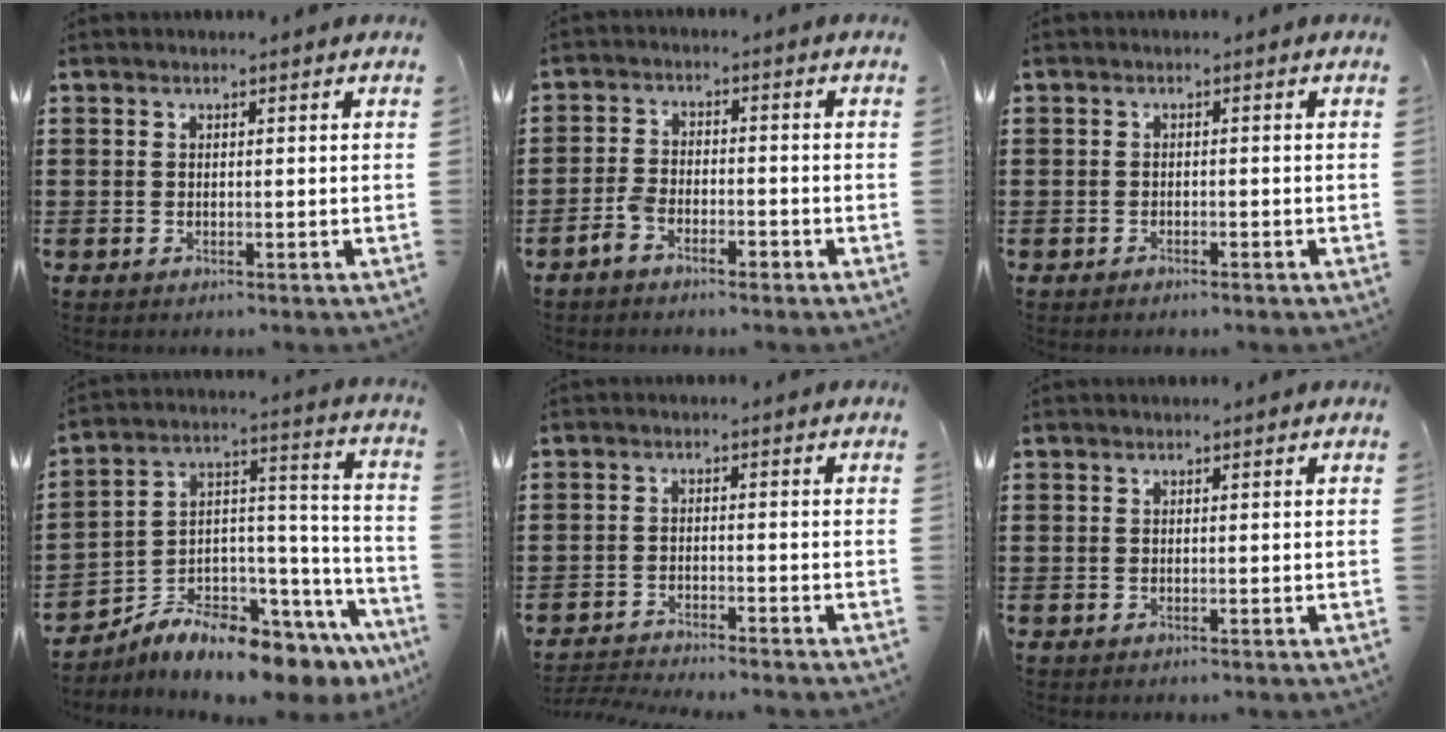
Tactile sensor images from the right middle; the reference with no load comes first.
{"total": 3.4, "force": [-2.7, 1.1, 1.7], "torque": [-0.044, 0.005, -0.056]}
{"total": 0.8, "force": [-0.8, 0.2, 0.2], "torque": [-0.007, -0.002, -0.016]}
{"total": 7.9, "force": [-7.2, 1.5, 2.7], "torque": [-0.050, 0.004, -0.142]}
{"total": 2.7, "force": [-2.7, -0.1, 0.3], "torque": [-0.008, -0.003, -0.056]}
{"total": 0.0}